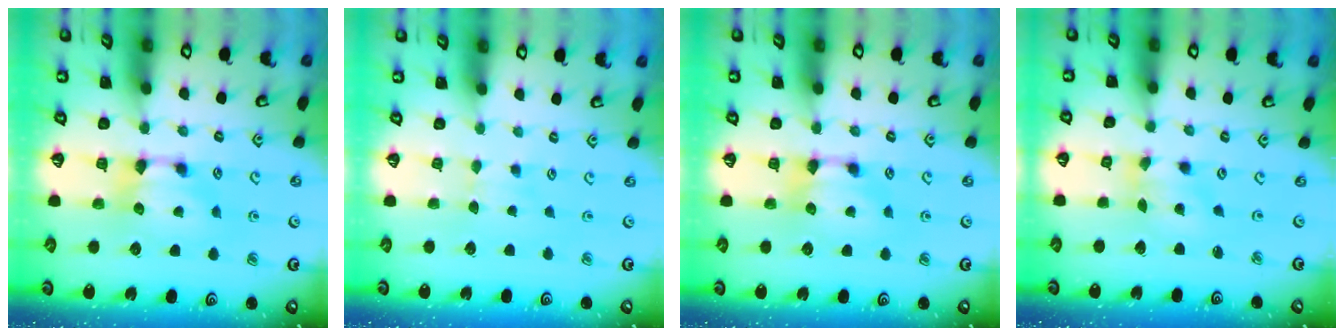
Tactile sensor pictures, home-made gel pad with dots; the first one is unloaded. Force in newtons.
{"total": 2.1, "press": 2.1, "slide": 0.3}
{"total": 0.0}
{"total": 1.2, "press": 0.3, "slide": 1.2}